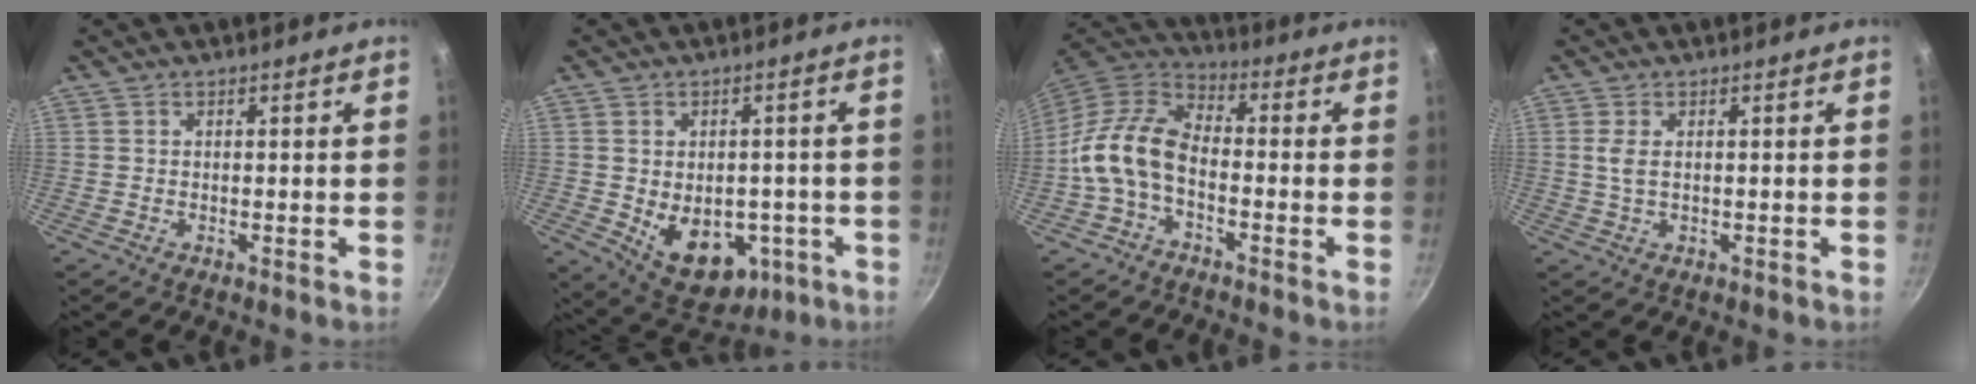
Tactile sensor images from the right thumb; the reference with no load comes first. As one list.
[{"total": 13.0, "force": [-3.2, 9.1, 8.8], "torque": [-0.087, -0.001, -0.019]}, {"total": 11.3, "force": [-3.1, 6.7, 8.6], "torque": [-0.158, 0.046, -0.075]}, {"total": 2.6, "force": [0.2, 1.2, 2.3], "torque": [-0.049, 0.001, 0.005]}]